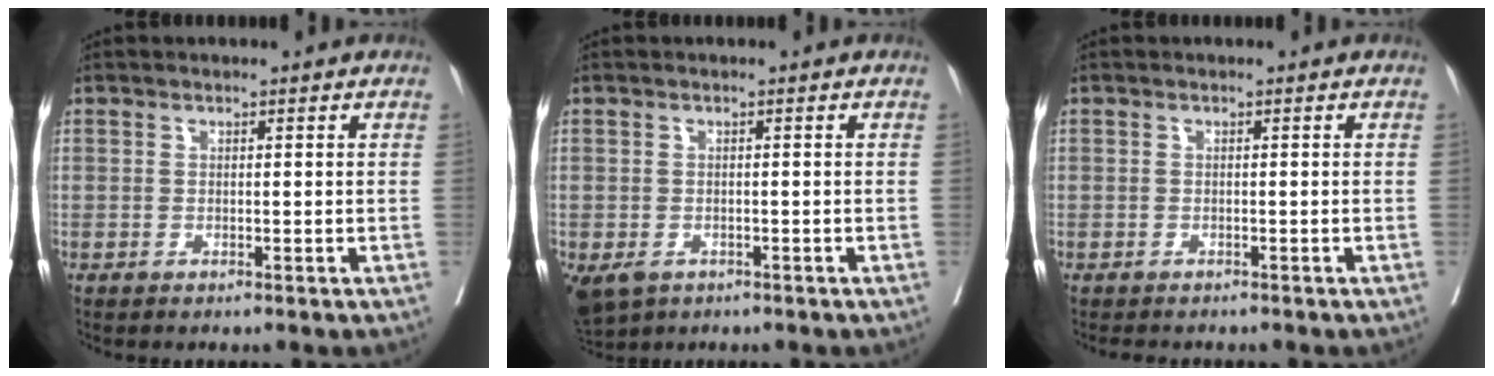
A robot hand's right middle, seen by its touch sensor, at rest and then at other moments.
{"total": 6.4, "force": [-3.6, 4.4, 2.9], "torque": [-0.063, -0.010, -0.053]}
{"total": 3.3, "force": [-2.9, 1.3, 1.1], "torque": [-0.016, -0.006, -0.039]}